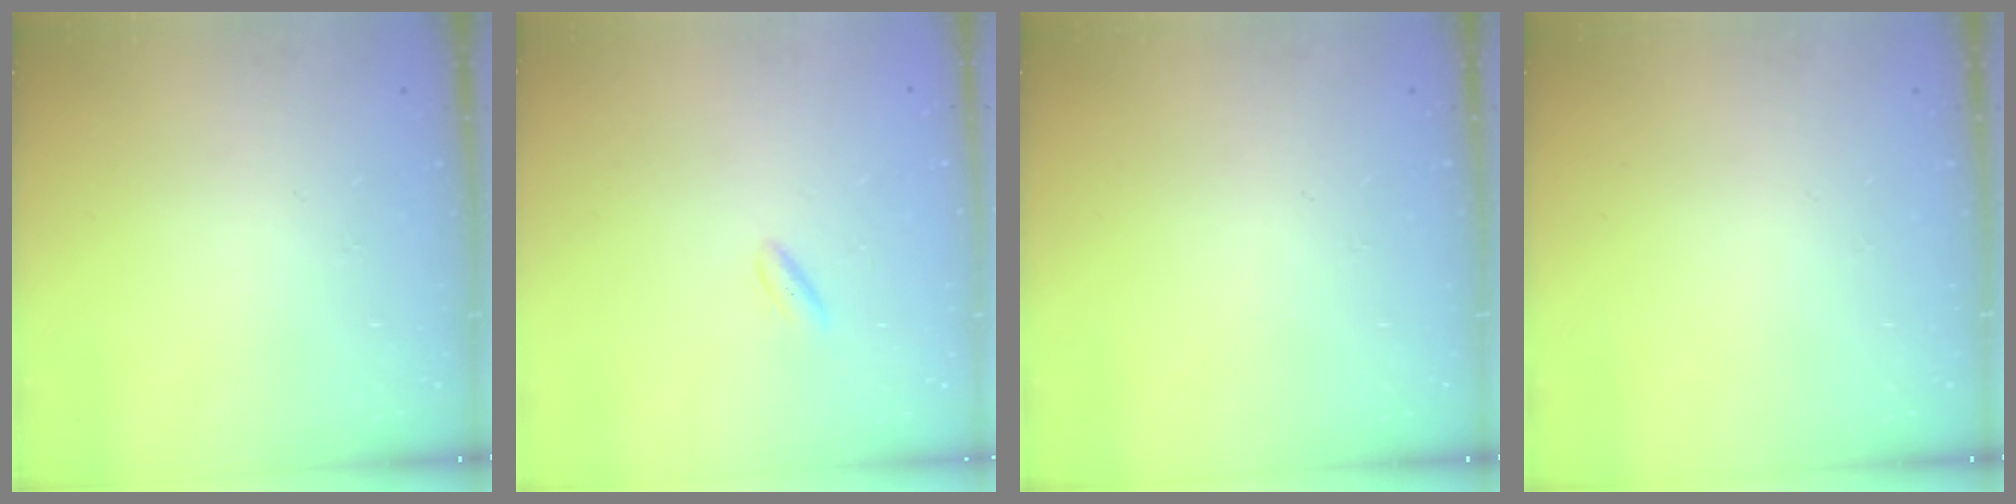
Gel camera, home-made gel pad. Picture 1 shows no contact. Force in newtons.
{"total": 2.3, "press": 2.1, "slide": 1.0}
{"total": 0.0}
{"total": 0.0}